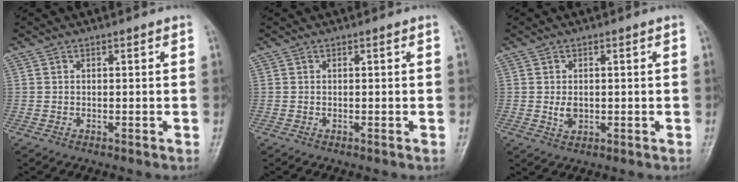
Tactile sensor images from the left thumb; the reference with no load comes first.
{"total": 0.0}
{"total": 2.6, "force": [0.0, 1.8, 1.8], "torque": [-0.026, -0.004, 0.004]}